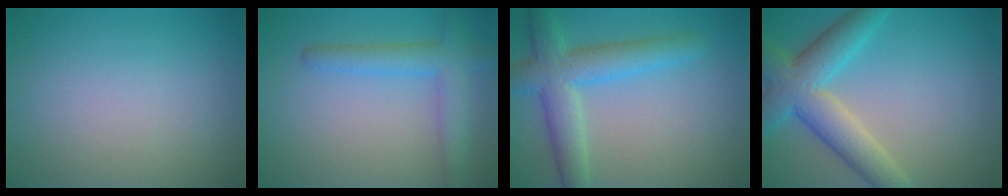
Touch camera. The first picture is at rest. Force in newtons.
{"total": 3.6, "press": 3.6, "slide": 0.1}
{"total": 5.7, "press": 5.7, "slide": 0.2}
{"total": 6.8, "press": 6.8, "slide": 0.3}